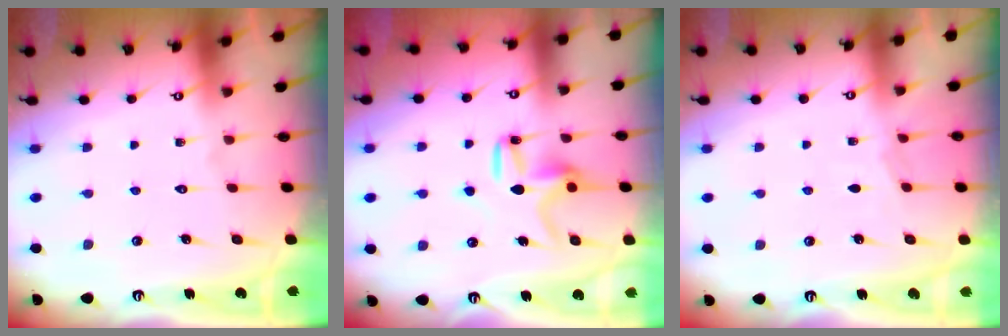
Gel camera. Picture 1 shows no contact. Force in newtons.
{"total": 10.1, "press": 10.1, "slide": 0.3}
{"total": 3.2, "press": 3.1, "slide": 0.4}